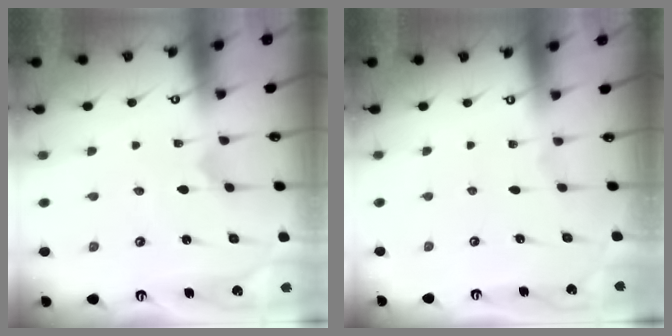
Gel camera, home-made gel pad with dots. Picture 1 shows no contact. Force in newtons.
{"total": 0.0}